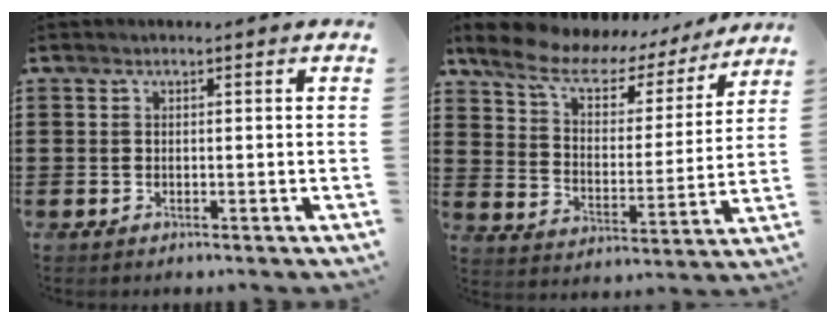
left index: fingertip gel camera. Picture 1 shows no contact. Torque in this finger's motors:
{"motor_torque": [2.14, 0.00, 0.77, 0.21]}